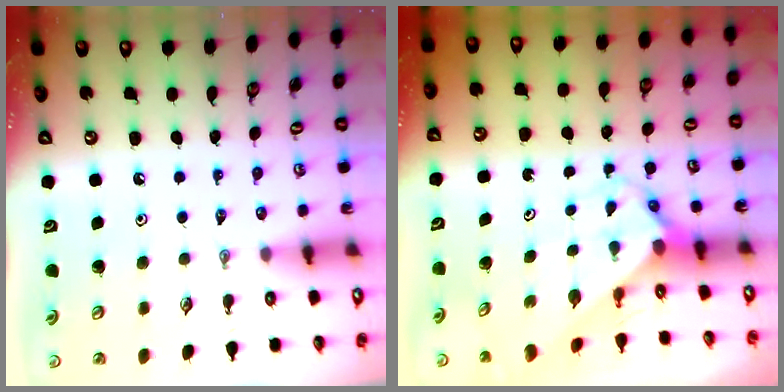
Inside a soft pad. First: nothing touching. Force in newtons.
{"total": 2.9, "press": 2.9, "slide": 0.3}